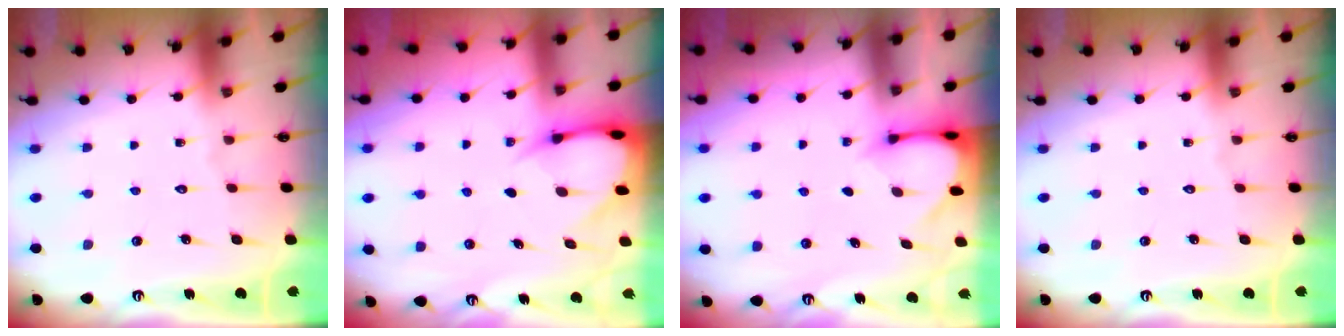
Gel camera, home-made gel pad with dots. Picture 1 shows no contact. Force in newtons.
{"total": 5.1, "press": 5.1, "slide": 0.5}
{"total": 3.4, "press": 3.4, "slide": 0.3}
{"total": 0.0}